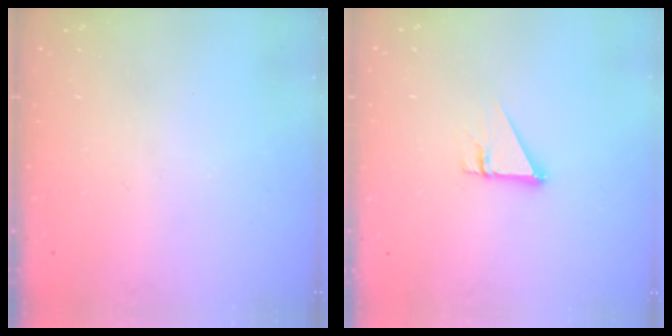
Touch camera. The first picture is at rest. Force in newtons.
{"total": 2.7, "press": 2.7, "slide": 0.2}